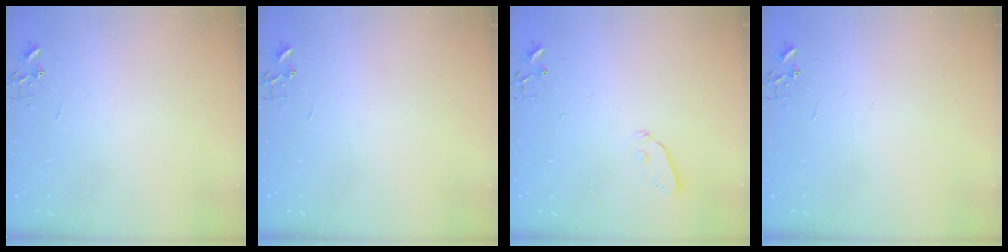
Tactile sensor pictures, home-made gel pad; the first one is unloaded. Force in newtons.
{"total": 0.0}
{"total": 3.8, "press": 3.7, "slide": 0.7}
{"total": 0.0}